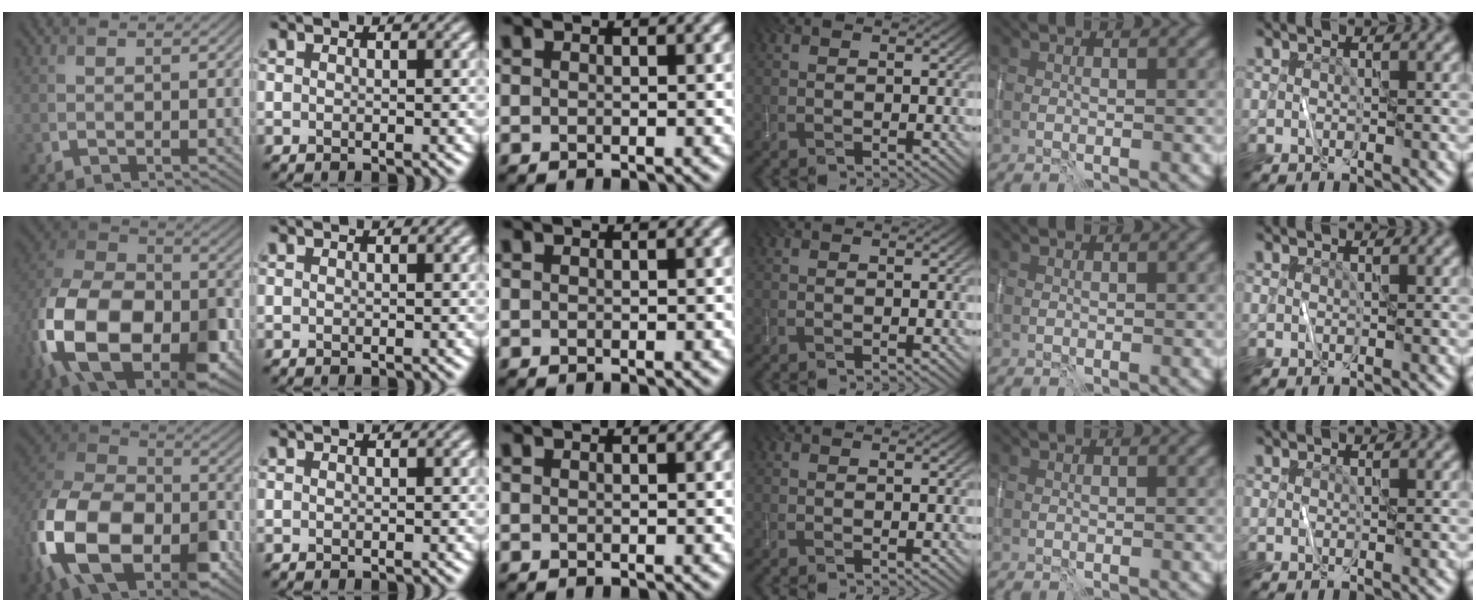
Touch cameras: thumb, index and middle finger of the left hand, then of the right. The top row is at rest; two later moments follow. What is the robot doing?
{"motion": "wipe", "object": "whiteboard"}